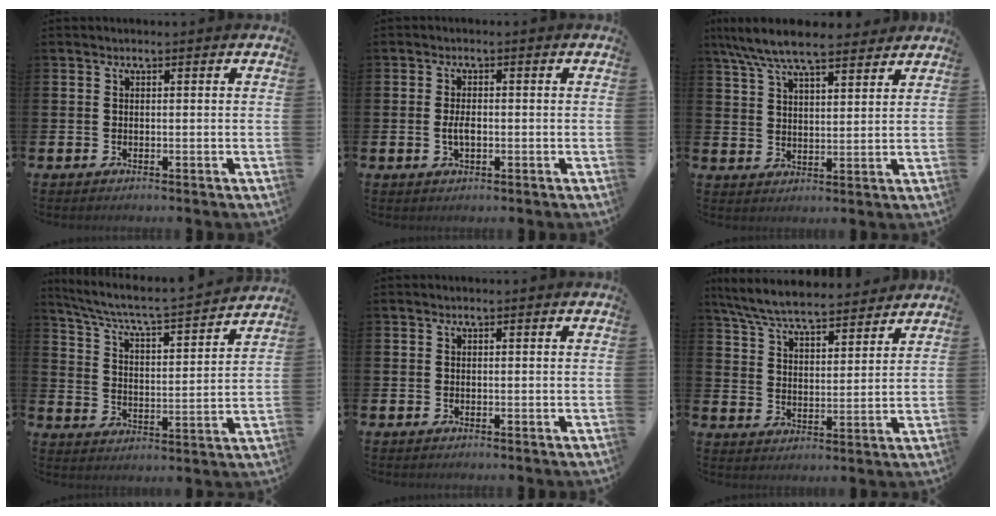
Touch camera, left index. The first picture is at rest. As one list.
[{"total": 2.4, "force": [-0.3, 1.2, 2.1], "torque": [-0.037, 0.000, -0.006]}, {"total": 8.2, "force": [7.4, 1.7, 3.1], "torque": [-0.081, -0.028, 0.133]}, {"total": 5.9, "force": [5.5, 0.4, 2.3], "torque": [-0.074, -0.045, 0.085]}, {"total": 0.0}, {"total": 7.2, "force": [6.8, 1.0, 2.1], "torque": [-0.073, -0.038, 0.122]}]